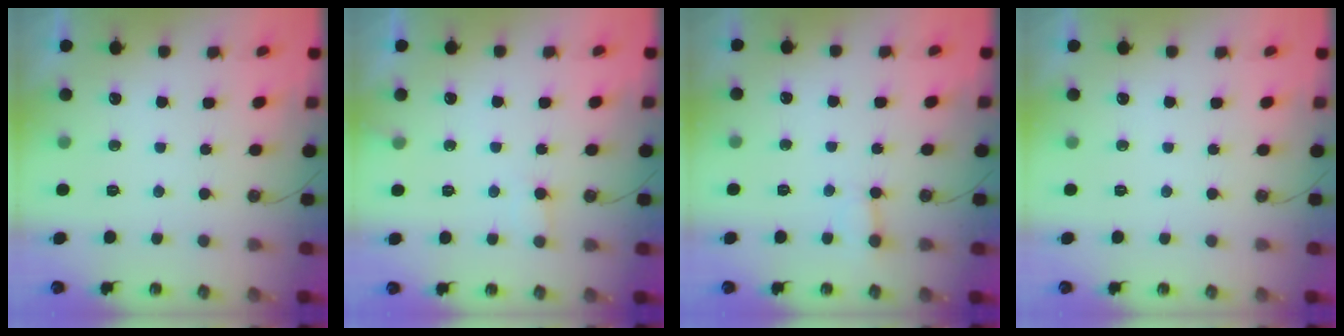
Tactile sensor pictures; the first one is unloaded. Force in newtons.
{"total": 6.3, "press": 6.3, "slide": 0.4}
{"total": 2.1, "press": 2.1, "slide": 0.1}
{"total": 0.0}